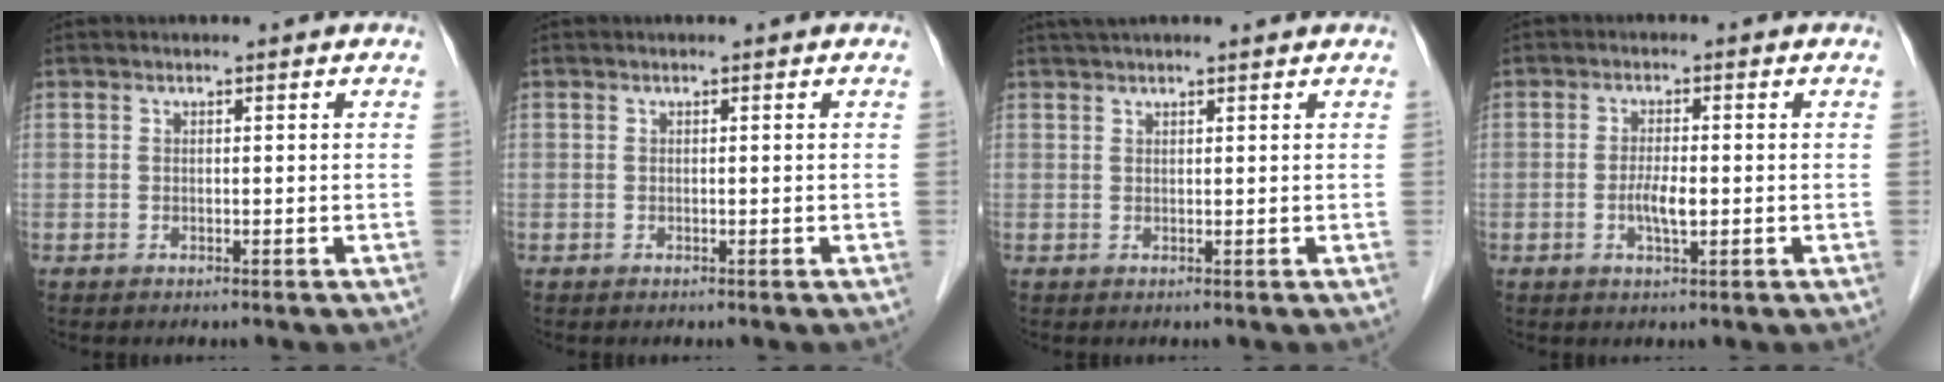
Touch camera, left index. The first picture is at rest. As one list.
[{"total": 0.0}, {"total": 6.8, "force": [6.0, 0.4, 3.2], "torque": [-0.047, 0.037, 0.086]}, {"total": 3.0, "force": [-0.6, 0.7, 2.9], "torque": [-0.059, -0.001, -0.009]}]